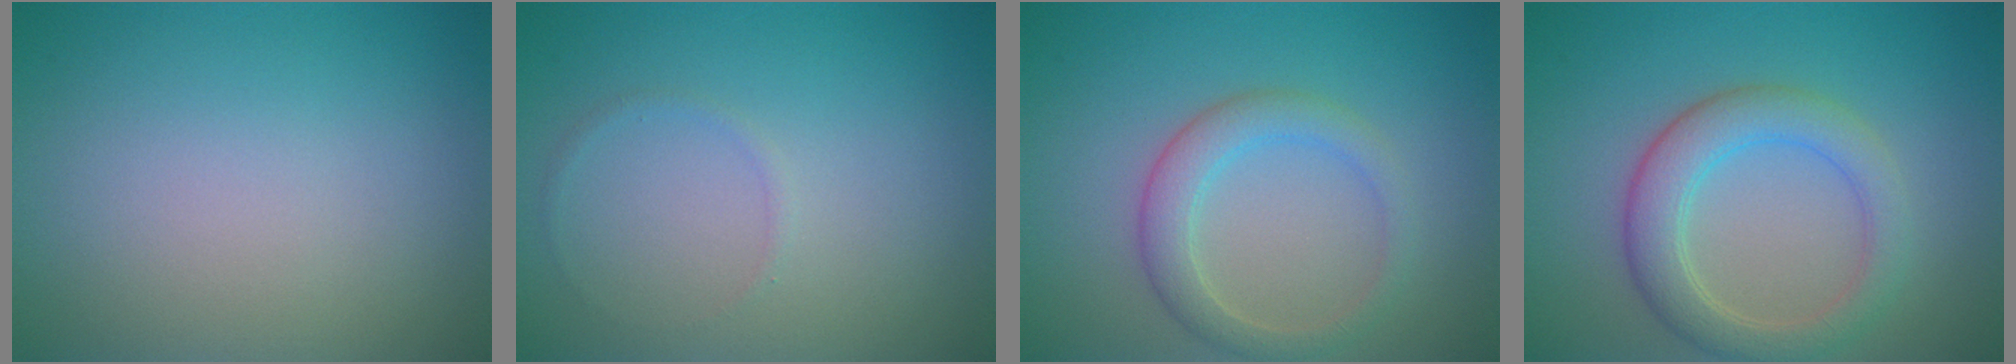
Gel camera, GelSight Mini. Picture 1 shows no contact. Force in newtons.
{"total": 0.6, "press": 0.6, "slide": 0.1}
{"total": 3.0, "press": 3.0, "slide": 0.0}
{"total": 4.3, "press": 4.3, "slide": 0.2}